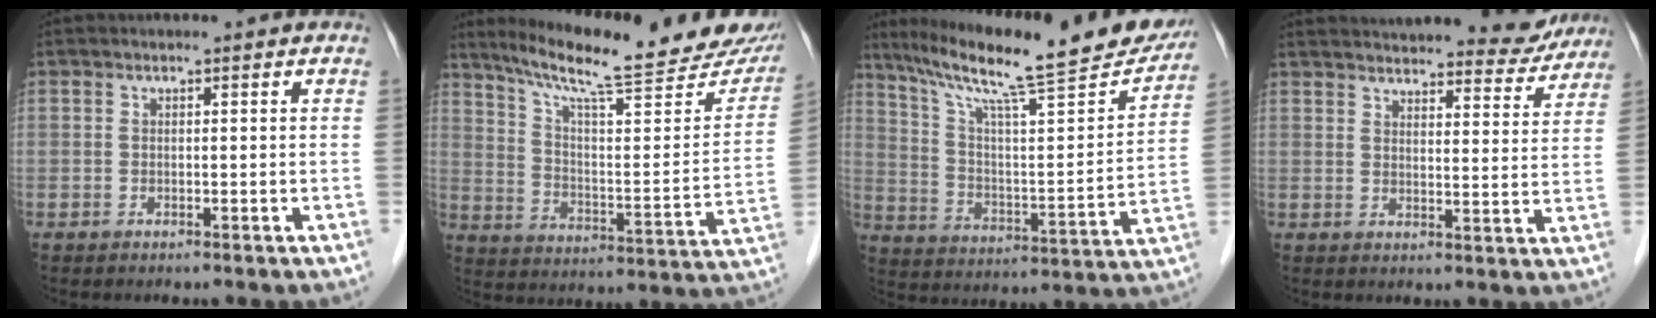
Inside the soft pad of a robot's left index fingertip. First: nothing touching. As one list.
[{"total": 24.4, "force": [20.5, 2.7, 13.0], "torque": [-0.203, -0.033, 0.285]}, {"total": 26.1, "force": [21.7, 2.4, 14.4], "torque": [-0.237, -0.017, 0.314]}, {"total": 16.7, "force": [15.9, 3.0, 4.3], "torque": [-0.044, -0.008, 0.191]}]